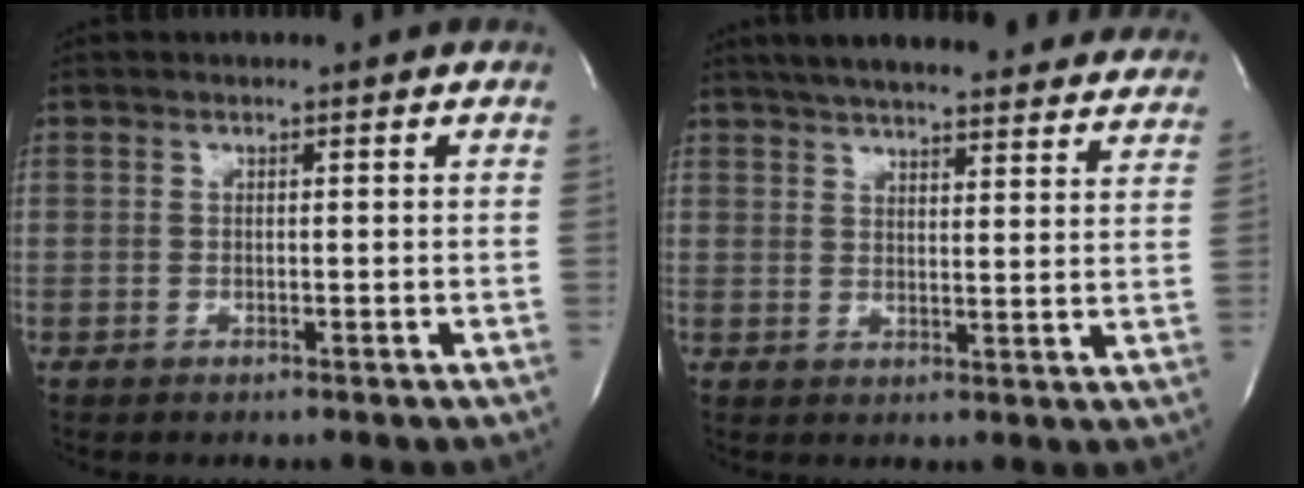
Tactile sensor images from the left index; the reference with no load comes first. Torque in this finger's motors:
{"motor_torque": [0.06, -0.21, 0.59, 0.12]}